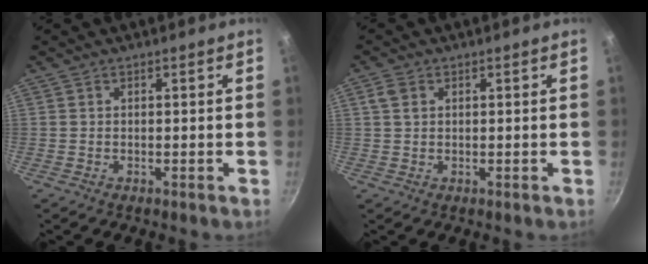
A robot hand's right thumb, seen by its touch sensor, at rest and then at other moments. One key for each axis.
{"total": 2.6, "fx": 0.8, "fy": 2.0, "fz": 1.4, "tx": -0.020, "ty": 0.000, "tz": 0.012}